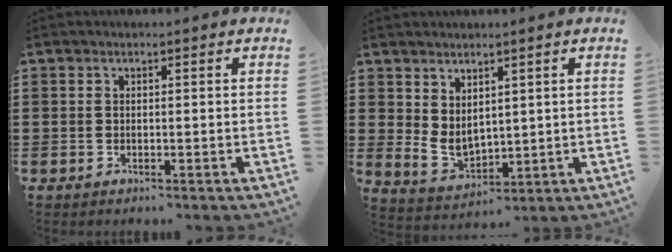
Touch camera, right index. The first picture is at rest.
{"total": 4.0, "force": [2.2, 2.6, 2.1], "torque": [-0.058, -0.008, 0.041]}